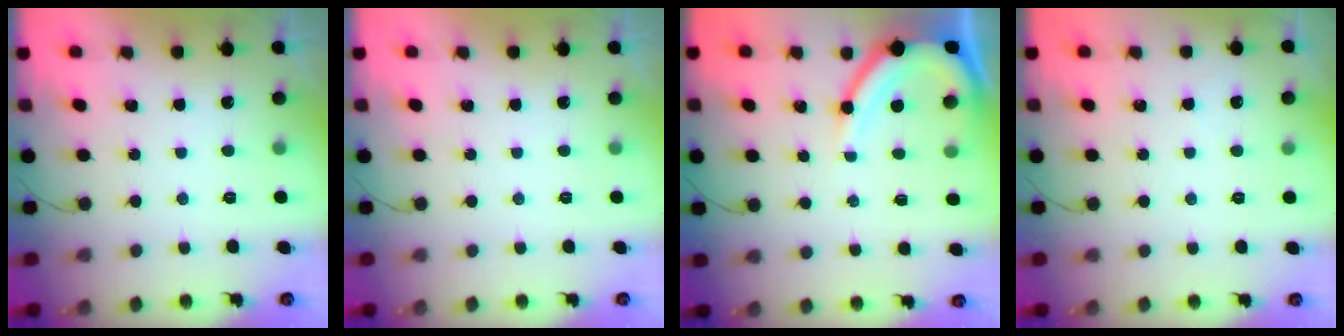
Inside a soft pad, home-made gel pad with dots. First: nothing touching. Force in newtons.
{"total": 0.0}
{"total": 9.5, "press": 9.5, "slide": 0.9}
{"total": 1.1, "press": 1.1, "slide": 0.2}